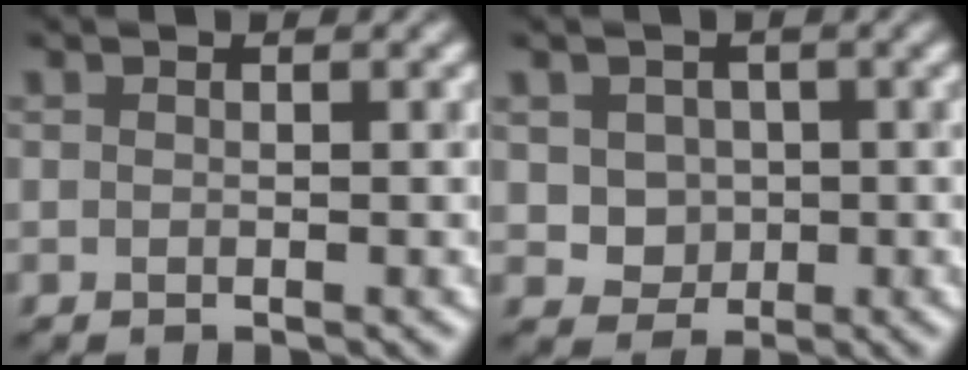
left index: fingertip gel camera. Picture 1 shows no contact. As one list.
[{"total": 2.7, "force": [0.2, 2.4, 1.1], "torque": [-0.018, -0.003, 0.006]}]